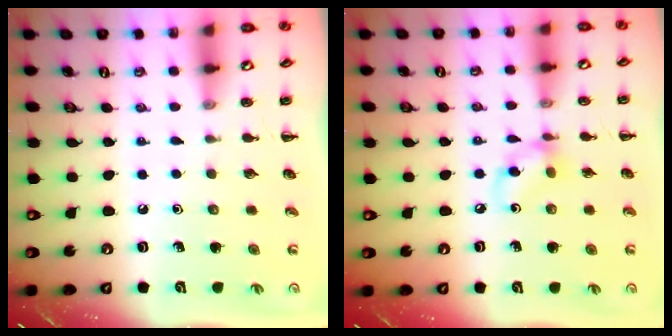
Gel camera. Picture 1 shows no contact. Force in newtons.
{"total": 7.5, "press": 7.5, "slide": 0.9}